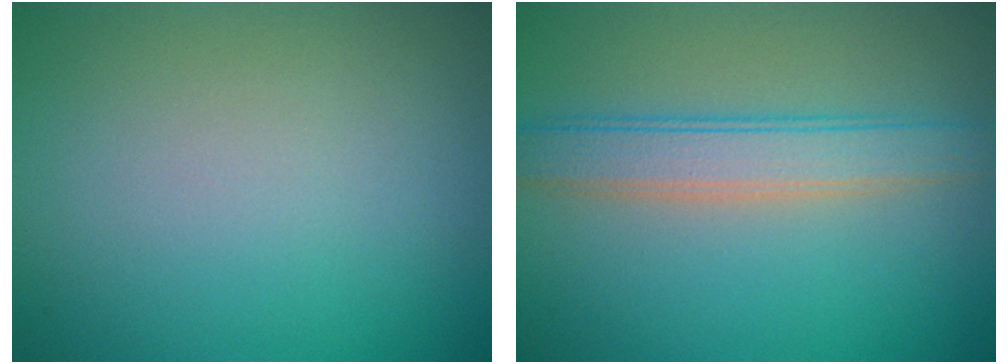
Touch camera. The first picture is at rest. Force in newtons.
{"total": 3.8, "press": 3.8, "slide": 0.2}